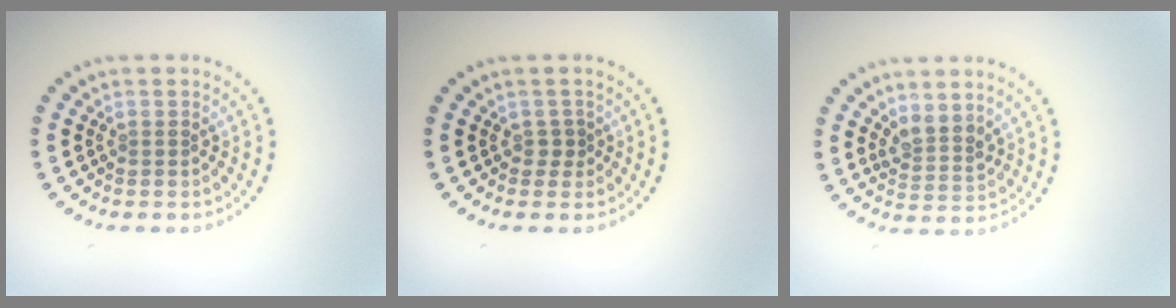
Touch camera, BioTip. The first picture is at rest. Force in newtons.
{"total": 0.9, "press": 0.8, "slide": 0.4}
{"total": 2.4, "press": 1.9, "slide": 1.4}